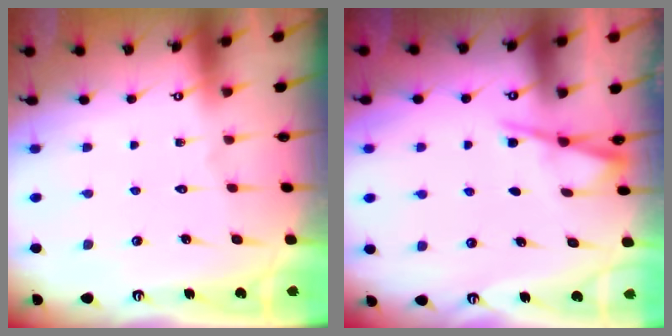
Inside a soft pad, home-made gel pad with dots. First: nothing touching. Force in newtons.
{"total": 2.7, "press": 2.7, "slide": 0.5}